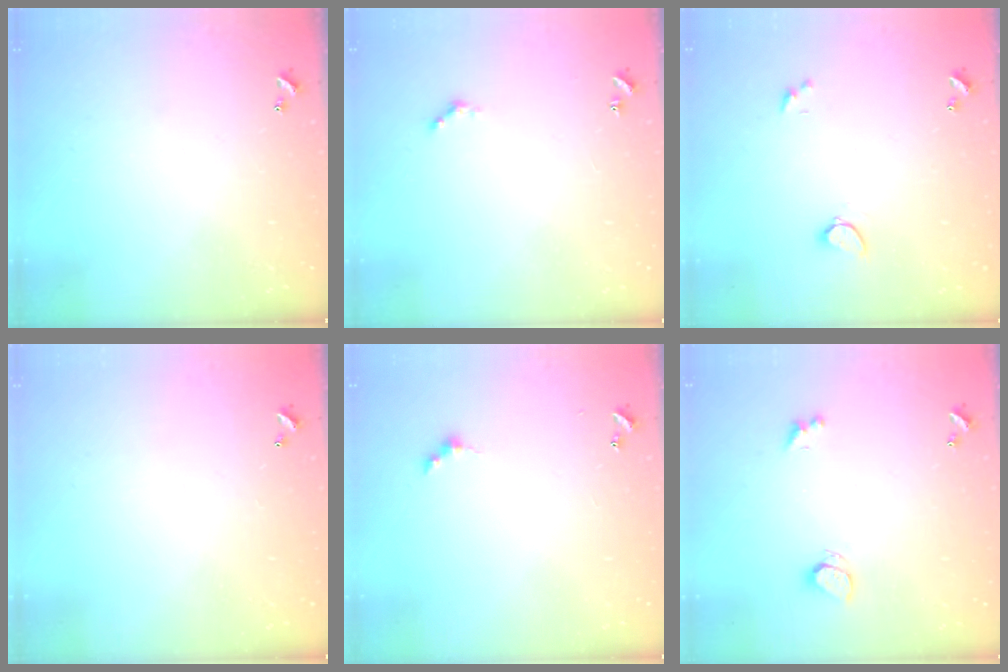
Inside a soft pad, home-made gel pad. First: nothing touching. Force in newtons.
{"total": 1.4, "press": 1.3, "slide": 0.4}
{"total": 0.6, "press": 0.6, "slide": 0.2}
{"total": 2.9, "press": 2.9, "slide": 0.1}
{"total": 2.7, "press": 2.6, "slide": 0.5}
{"total": 1.9, "press": 1.8, "slide": 0.7}